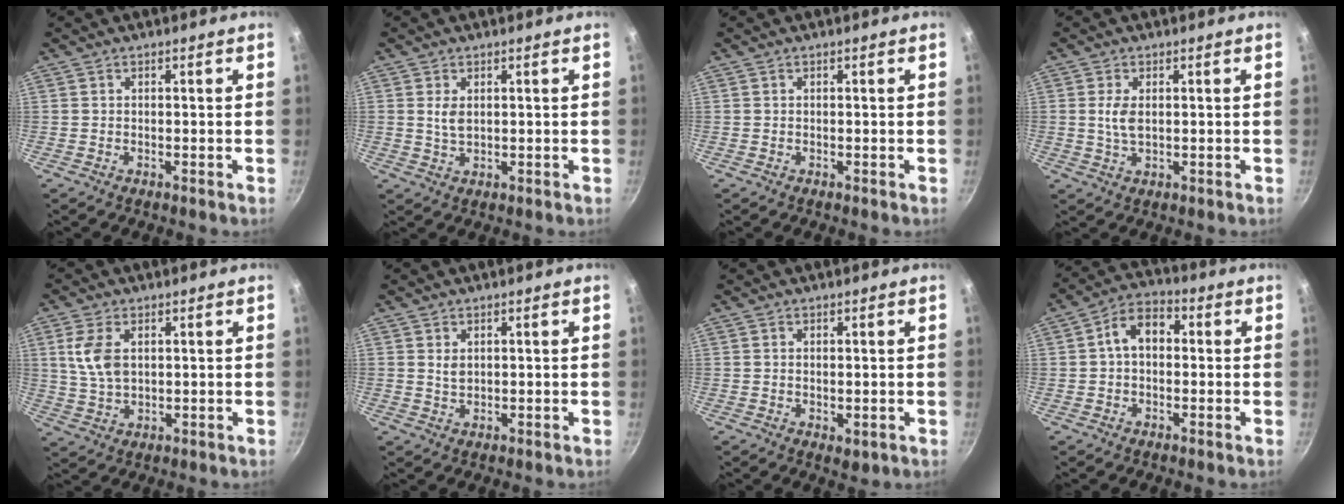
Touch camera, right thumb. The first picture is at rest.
{"total": 2.8, "force": [0.8, 1.6, 2.1], "torque": [-0.038, -0.007, 0.016]}
{"total": 0.0}
{"total": 3.6, "force": [0.6, 1.9, 3.0], "torque": [-0.059, -0.003, 0.012]}
{"total": 7.2, "force": [2.0, 4.2, 5.5], "torque": [-0.108, -0.009, 0.042]}
{"total": 1.9, "force": [0.7, 1.3, 1.3], "torque": [-0.020, -0.003, 0.015]}
{"total": 2.2, "force": [0.1, 1.2, 1.8], "torque": [-0.025, -0.007, 0.003]}
{"total": 7.7, "force": [0.7, 5.3, 5.5], "torque": [-0.065, 0.026, -0.002]}